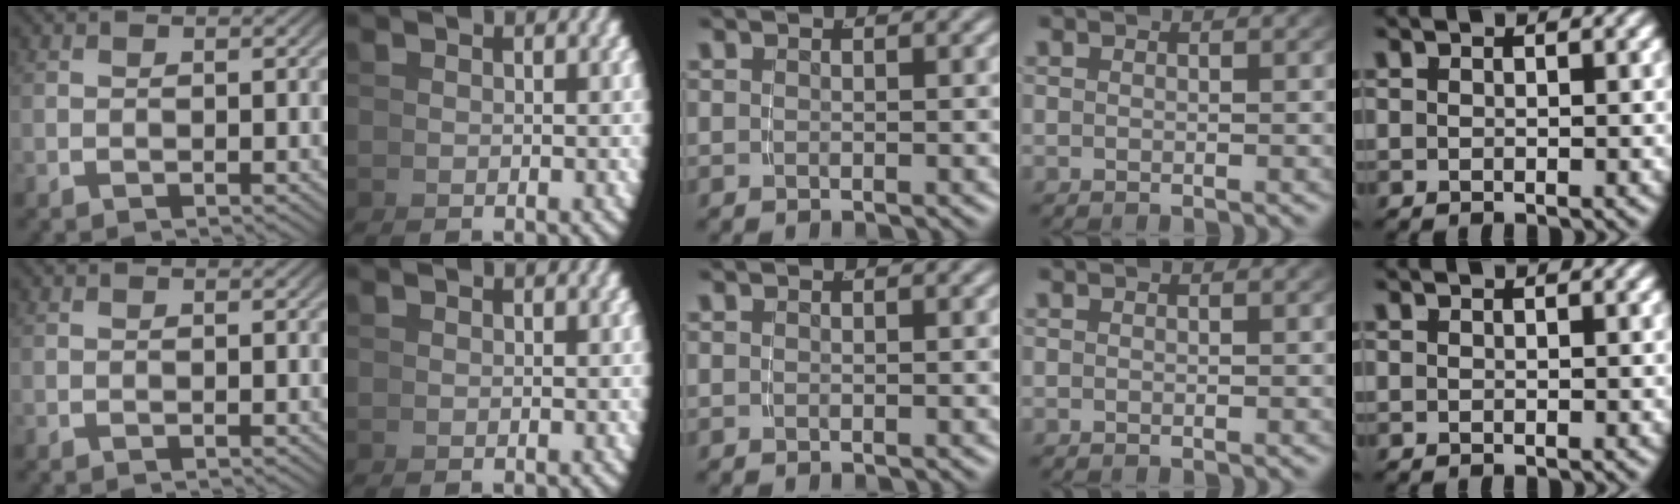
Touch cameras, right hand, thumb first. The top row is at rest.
{}